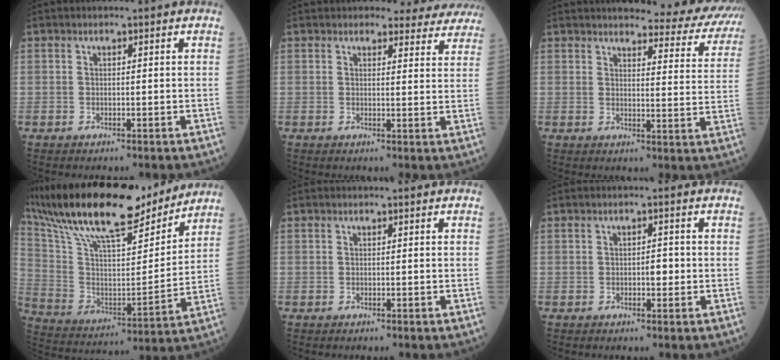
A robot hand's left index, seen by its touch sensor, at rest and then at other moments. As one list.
[{"total": 10.5, "force": [10.0, 2.8, 1.3], "torque": [0.022, -0.010, 0.086]}, {"total": 16.1, "force": [15.4, 2.1, 4.2], "torque": [-0.029, -0.072, 0.151]}, {"total": 24.5, "force": [20.3, 5.2, 12.8], "torque": [-0.244, 0.013, 0.339]}, {"total": 0.0}, {"total": 1.7, "force": [-0.6, 0.7, 1.5], "torque": [-0.018, -0.001, -0.010]}]